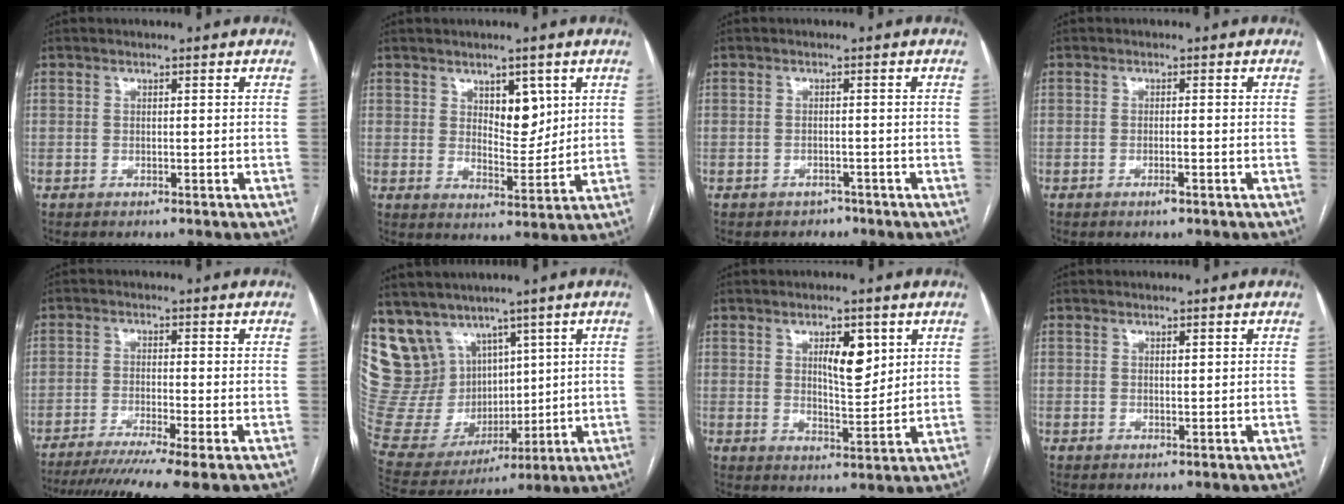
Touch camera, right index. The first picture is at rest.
{"total": 6.0, "force": [2.7, 3.0, 4.4], "torque": [-0.066, -0.003, 0.048]}
{"total": 1.8, "force": [-1.4, 1.2, -0.1], "torque": [-0.008, 0.005, -0.021]}
{"total": 1.5, "force": [-0.9, 0.0, 1.2], "torque": [-0.023, -0.002, -0.016]}
{"total": 10.9, "force": [-8.6, -1.1, 6.6], "torque": [-0.093, -0.024, -0.133]}
{"total": 19.3, "force": [11.0, 14.3, 6.8], "torque": [-0.170, 0.061, 0.241]}
{"total": 6.5, "force": [2.7, 2.4, 5.4], "torque": [-0.087, -0.002, 0.048]}
{"total": 0.7, "force": [0.4, 0.2, 0.6], "torque": [-0.010, -0.002, 0.006]}